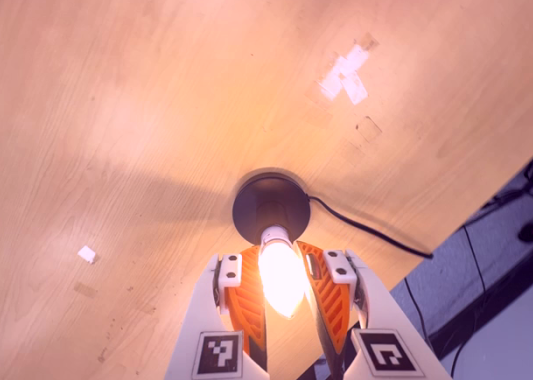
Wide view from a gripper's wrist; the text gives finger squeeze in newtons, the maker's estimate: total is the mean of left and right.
{"total": 13.9, "left": 13.8, "right": 13.9}